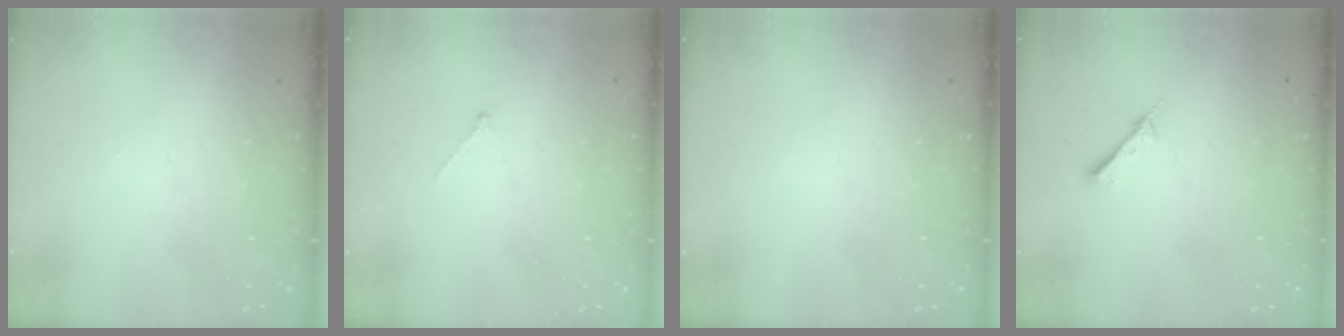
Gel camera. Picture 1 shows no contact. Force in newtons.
{"total": 0.0}
{"total": 0.0}
{"total": 1.5, "press": 1.4, "slide": 0.2}